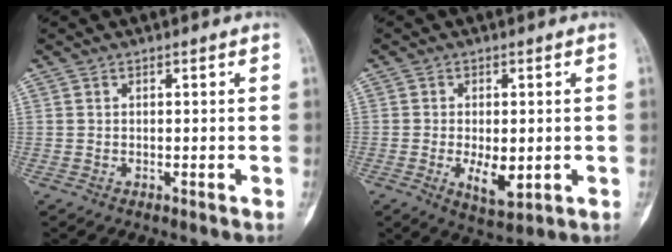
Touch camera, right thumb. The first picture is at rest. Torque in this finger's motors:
{"motor_torque": [-0.42, 0.65, 0.24, 0.40, 0.03]}